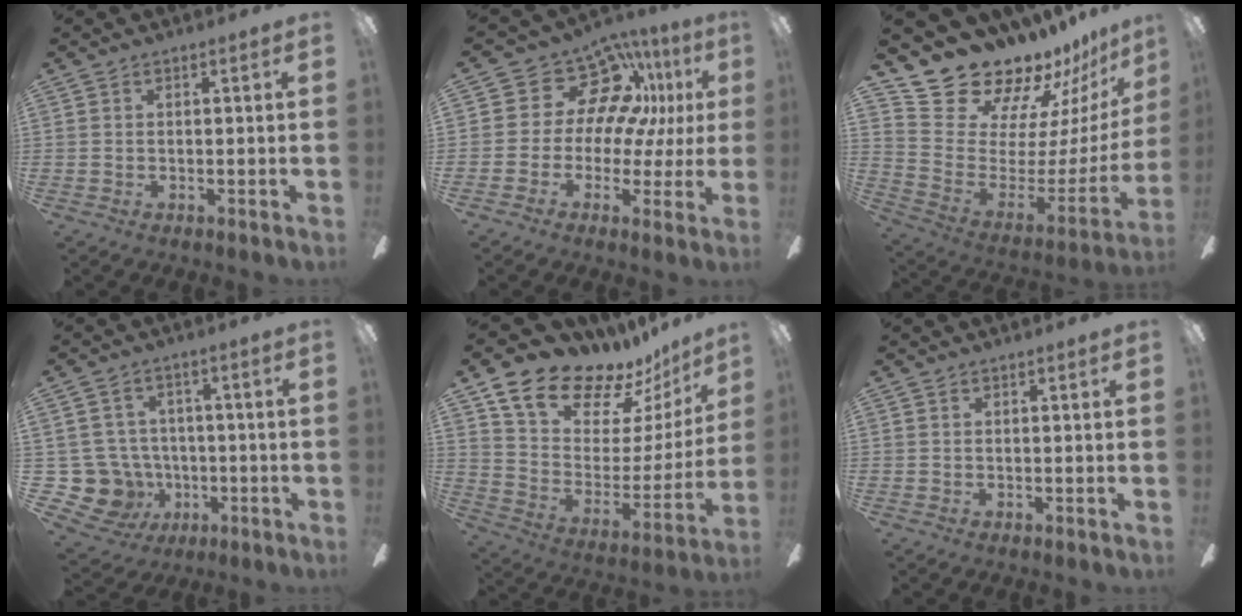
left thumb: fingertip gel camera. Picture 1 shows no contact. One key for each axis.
{"total": 14.3, "fx": 7.6, "fy": 9.4, "fz": 7.7, "tx": -0.135, "ty": -0.053, "tz": 0.141}
{"total": 18.5, "fx": 17.0, "fy": 6.4, "fz": 3.1, "tx": -0.061, "ty": -0.160, "tz": 0.316}
{"total": 11.7, "fx": -2.2, "fy": 11.0, "fz": 3.5, "tx": -0.120, "ty": 0.010, "tz": -0.028}
{"total": 17.6, "fx": 14.7, "fy": 7.8, "fz": 5.9, "tx": -0.103, "ty": -0.122, "tz": 0.264}
{"total": 0.0}